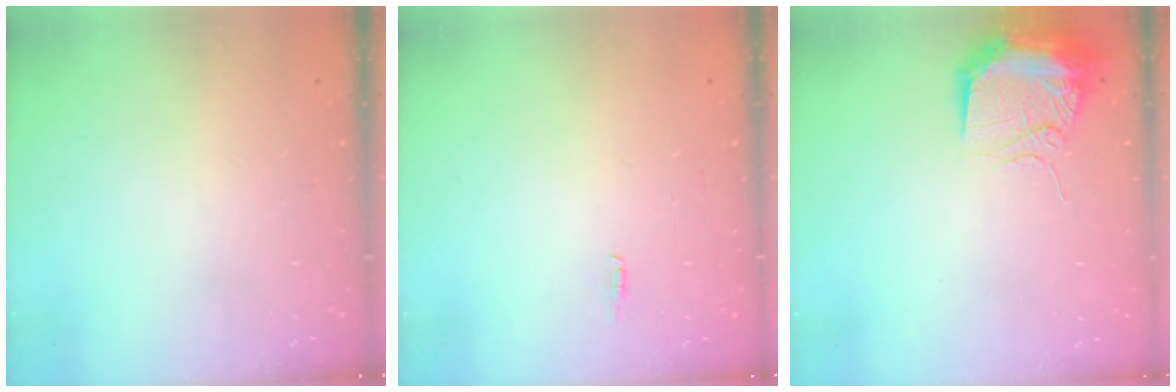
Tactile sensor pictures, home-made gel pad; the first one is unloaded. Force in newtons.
{"total": 4.8, "press": 2.5, "slide": 4.1}
{"total": 14.7, "press": 10.7, "slide": 10.1}